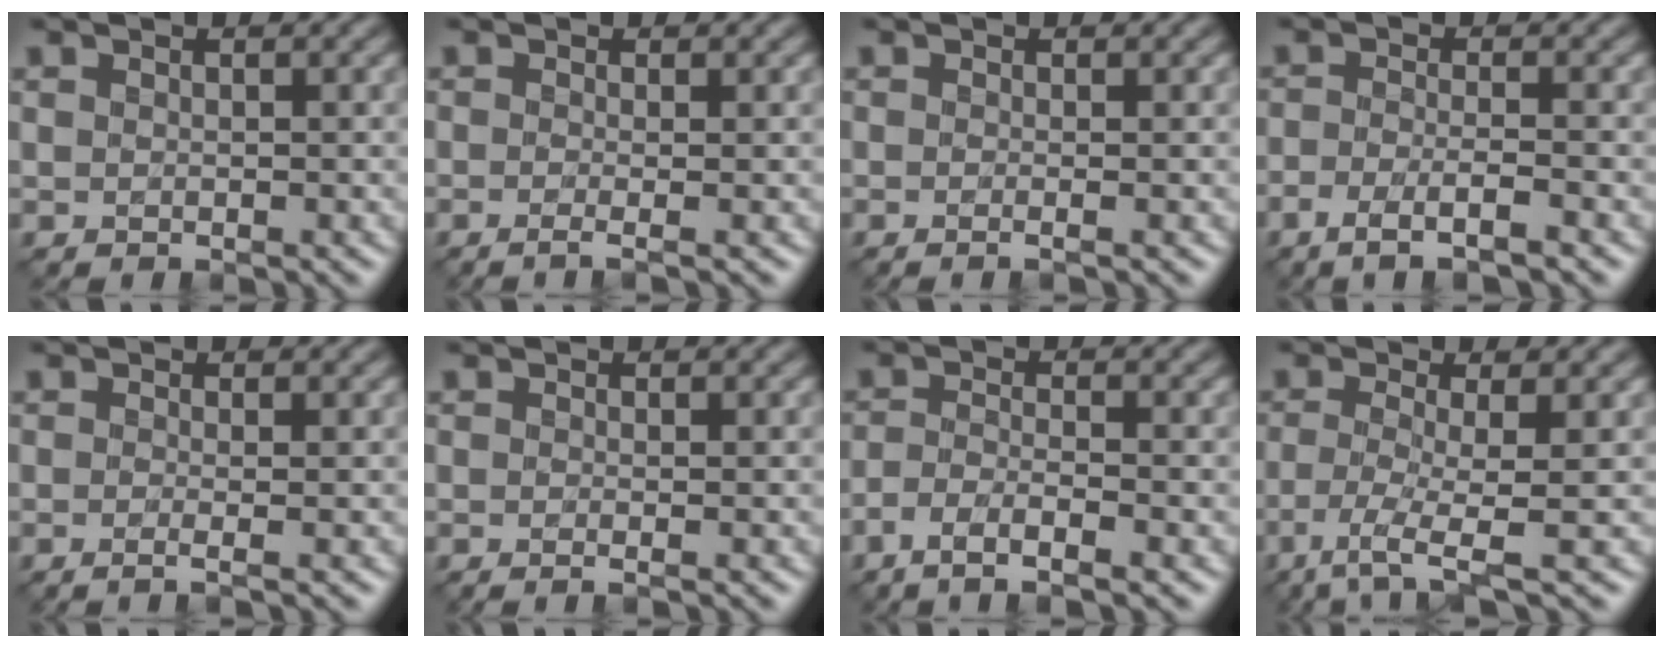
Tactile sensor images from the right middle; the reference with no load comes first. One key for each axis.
{"total": 2.0, "fx": -0.6, "fy": 0.7, "fz": 1.8, "tx": -0.018, "ty": -0.007, "tz": -0.019}
{"total": 1.4, "fx": -0.3, "fy": 0.6, "fz": 1.2, "tx": -0.011, "ty": -0.010, "tz": -0.019}
{"total": 3.6, "fx": -2.2, "fy": 0.7, "fz": 2.7, "tx": -0.052, "ty": -0.006, "tz": -0.048}
{"total": 2.0, "fx": -0.4, "fy": 0.9, "fz": 1.8, "tx": -0.018, "ty": -0.010, "tz": -0.022}
{"total": 1.5, "fx": -0.4, "fy": 0.6, "fz": 1.3, "tx": -0.011, "ty": -0.009, "tz": -0.017}
{"total": 3.4, "fx": -2.2, "fy": 0.7, "fz": 2.4, "tx": -0.049, "ty": -0.004, "tz": -0.050}
{"total": 4.0, "fx": -1.9, "fy": 0.5, "fz": 3.5, "tx": -0.070, "ty": -0.012, "tz": -0.047}